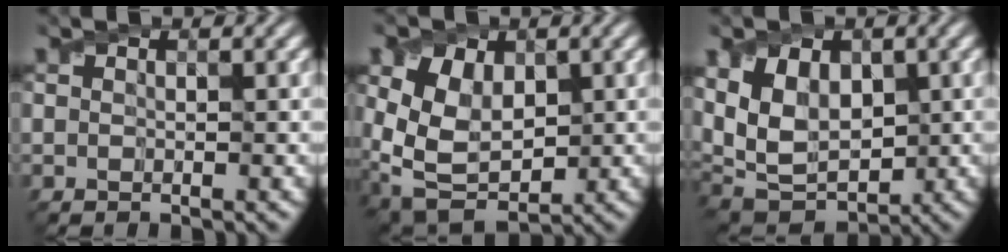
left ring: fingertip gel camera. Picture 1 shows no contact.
{"total": 7.4, "force": [0.7, 5.0, 5.4], "torque": [-0.118, -0.002, 0.011]}
{"total": 7.5, "force": [1.2, 5.1, 5.4], "torque": [-0.114, 0.001, 0.016]}